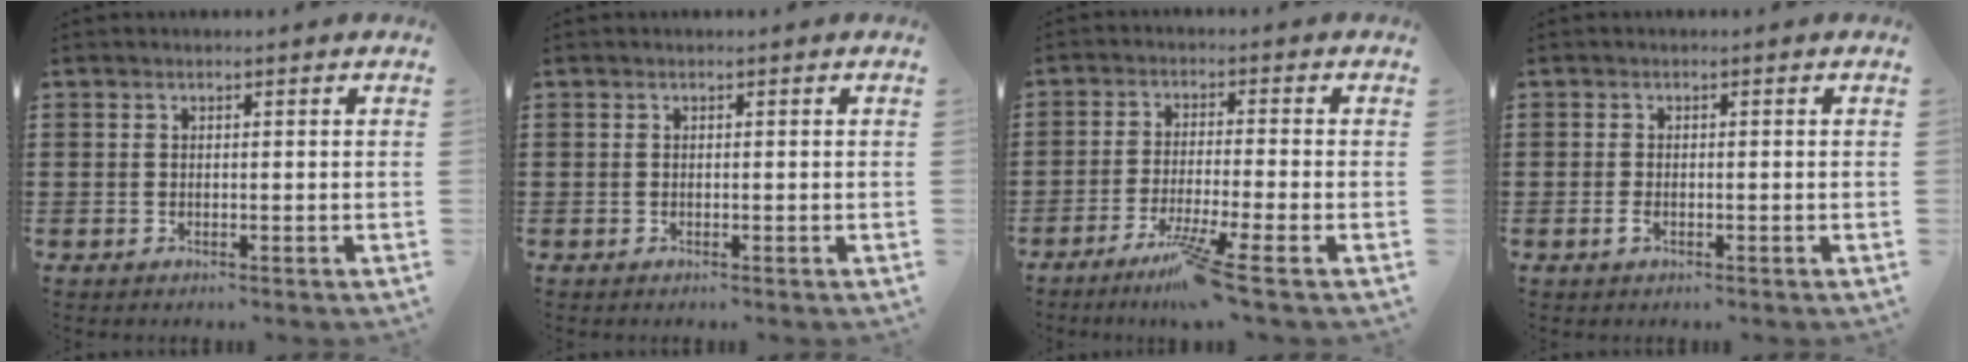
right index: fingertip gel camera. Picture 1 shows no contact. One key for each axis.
{"total": 0.0}
{"total": 6.7, "fx": -4.5, "fy": -0.9, "fz": 4.9, "tx": -0.098, "ty": -0.023, "tz": -0.085}
{"total": 1.1, "fx": -0.5, "fy": 0.5, "fz": 0.8, "tx": -0.026, "ty": -0.004, "tz": -0.010}